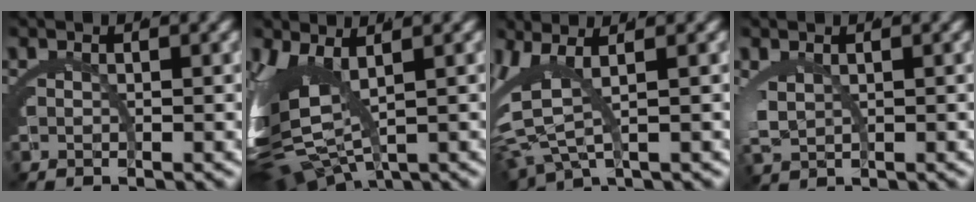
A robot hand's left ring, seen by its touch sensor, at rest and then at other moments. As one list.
[{"total": 8.7, "force": [-0.9, 5.2, 7.0], "torque": [-0.172, -0.039, 0.008]}, {"total": 6.7, "force": [1.4, 3.8, 5.3], "torque": [-0.132, -0.014, 0.031]}, {"total": 1.7, "force": [0.7, 1.0, 1.2], "torque": [-0.051, -0.021, 0.031]}]